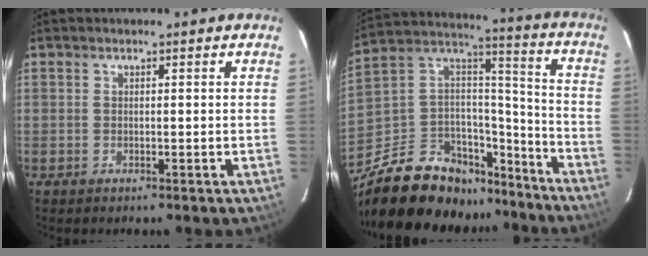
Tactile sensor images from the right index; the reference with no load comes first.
{"total": 25.2, "force": [-18.2, 13.2, 11.4], "torque": [-0.239, 0.063, -0.270]}